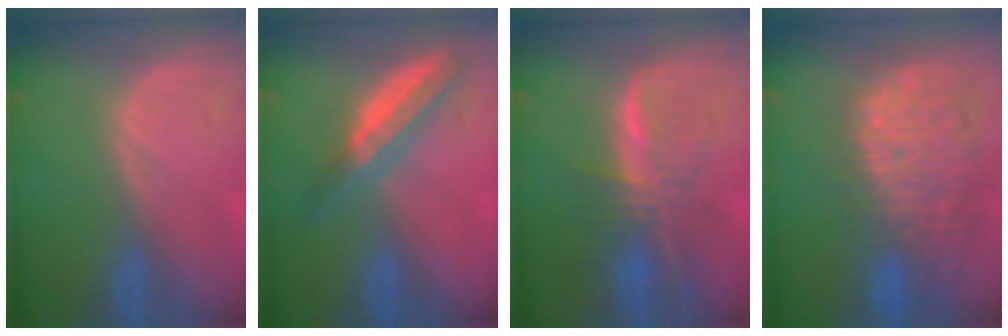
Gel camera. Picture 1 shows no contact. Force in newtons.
{"total": 6.4, "press": 5.6, "slide": 3.1}
{"total": 8.2, "press": 6.9, "slide": 4.4}
{"total": 13.1, "press": 11.2, "slide": 6.8}